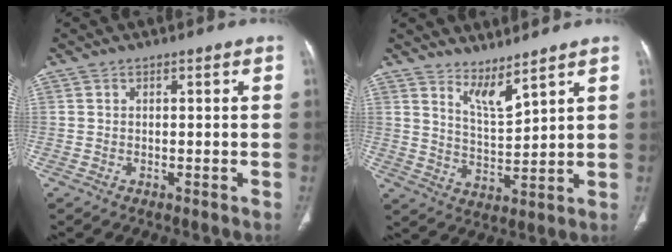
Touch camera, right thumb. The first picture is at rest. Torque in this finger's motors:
{"motor_torque": [2.11, 2.13, 0.02, -0.07, 0.00]}